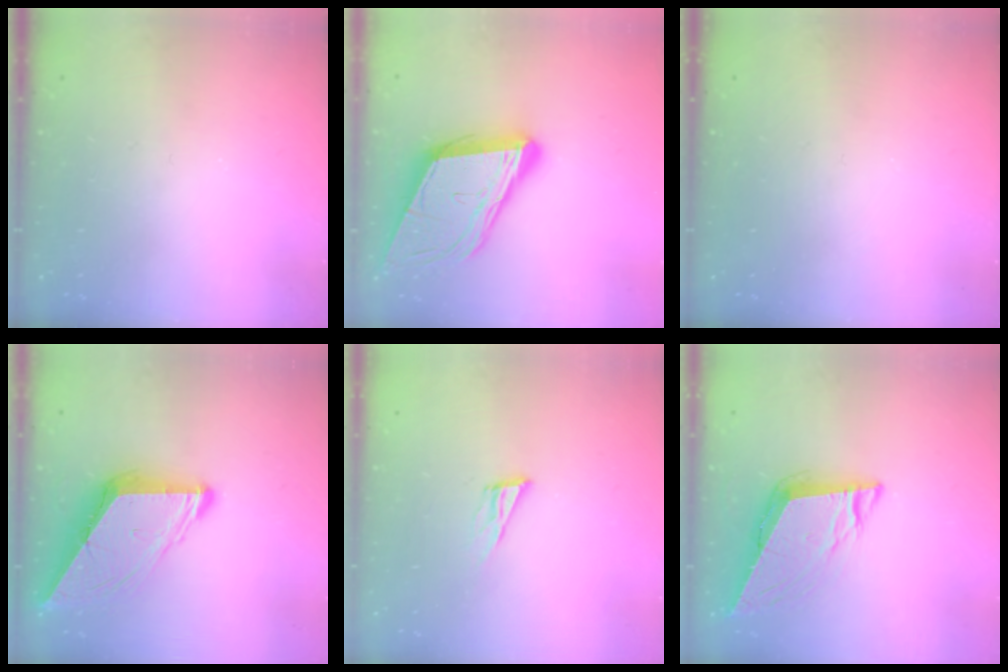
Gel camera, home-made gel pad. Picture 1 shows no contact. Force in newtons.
{"total": 16.6, "press": 16.1, "slide": 4.0}
{"total": 0.0}
{"total": 10.6, "press": 10.5, "slide": 1.3}
{"total": 8.4, "press": 8.0, "slide": 2.2}
{"total": 9.8, "press": 9.3, "slide": 3.0}